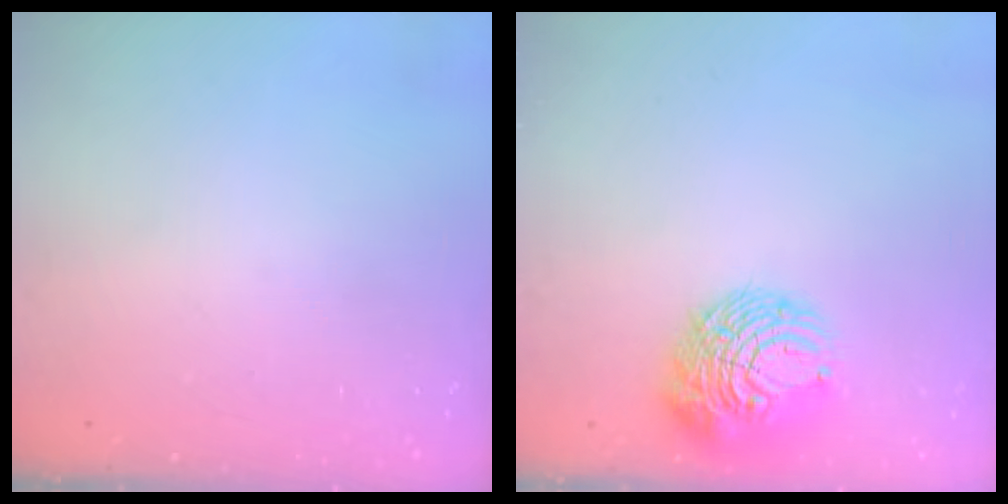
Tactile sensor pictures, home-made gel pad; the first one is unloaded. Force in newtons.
{"total": 11.1, "press": 11.0, "slide": 1.4}